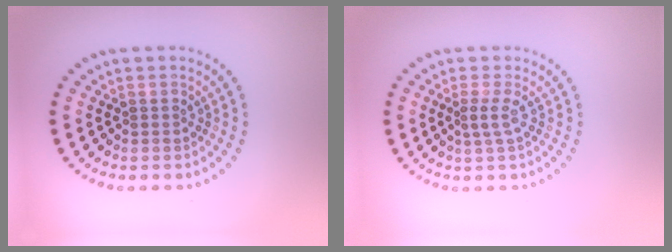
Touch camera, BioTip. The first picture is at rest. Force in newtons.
{"total": 1.3, "press": 1.0, "slide": 0.9}